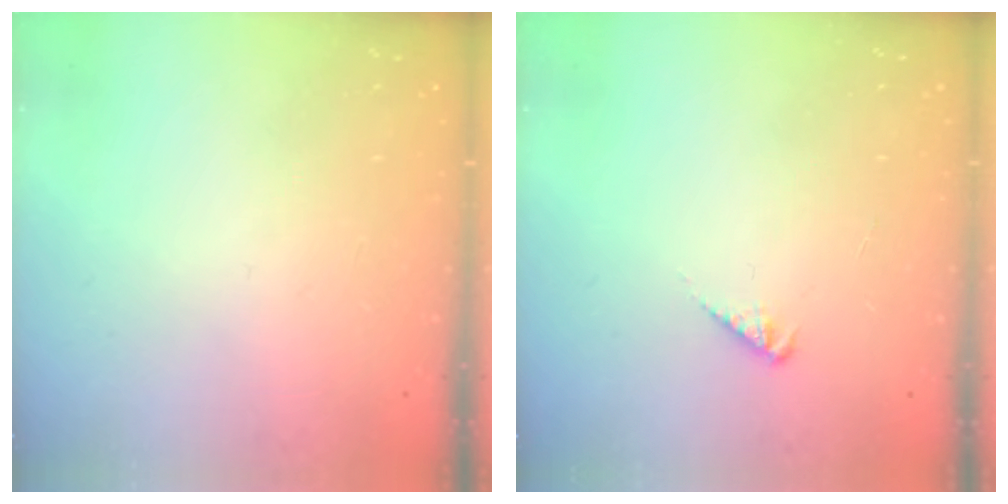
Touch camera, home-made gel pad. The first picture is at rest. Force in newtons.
{"total": 2.5, "press": 2.4, "slide": 0.6}